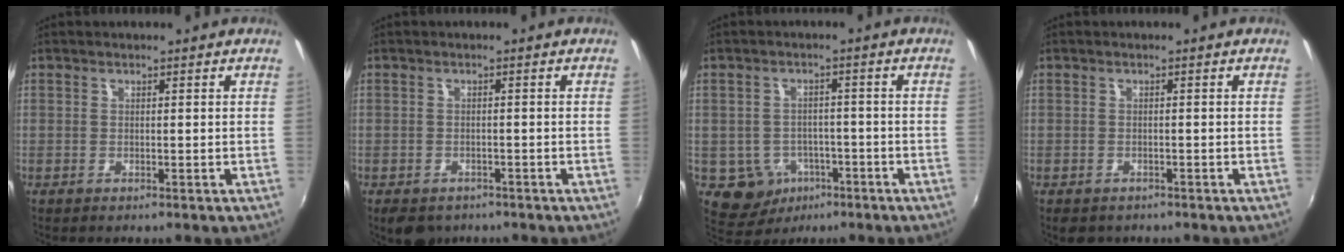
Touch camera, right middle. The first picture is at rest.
{"total": 5.2, "force": [-3.6, 3.0, 2.1], "torque": [-0.048, -0.015, -0.049]}
{"total": 7.5, "force": [-3.5, 6.3, 2.0], "torque": [-0.061, 0.006, -0.036]}
{"total": 3.0, "force": [-2.2, 1.8, 1.2], "torque": [-0.027, -0.013, -0.028]}